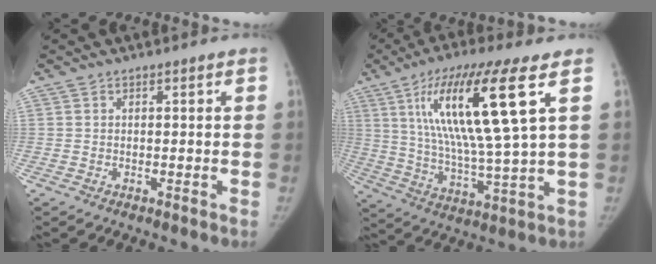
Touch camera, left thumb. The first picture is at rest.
{"total": 19.9, "force": [7.2, 2.6, 18.4], "torque": [-0.346, -0.026, 0.121]}